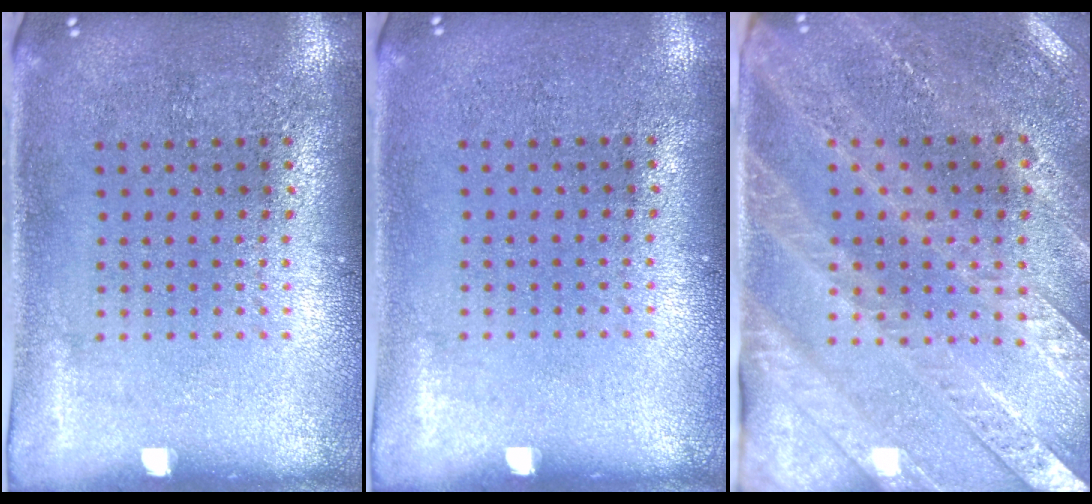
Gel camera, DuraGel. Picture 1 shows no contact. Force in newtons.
{"total": 0.0}
{"total": 2.9, "press": 2.7, "slide": 1.1}